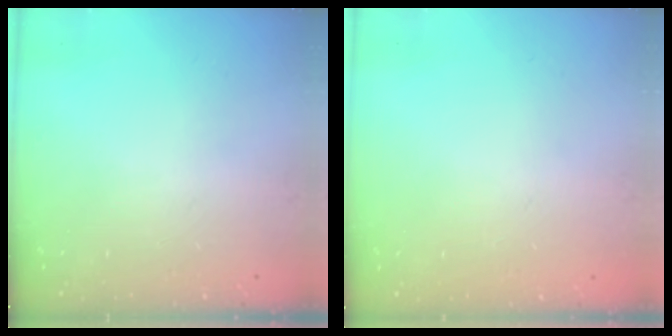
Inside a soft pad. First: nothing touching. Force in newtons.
{"total": 0.0}